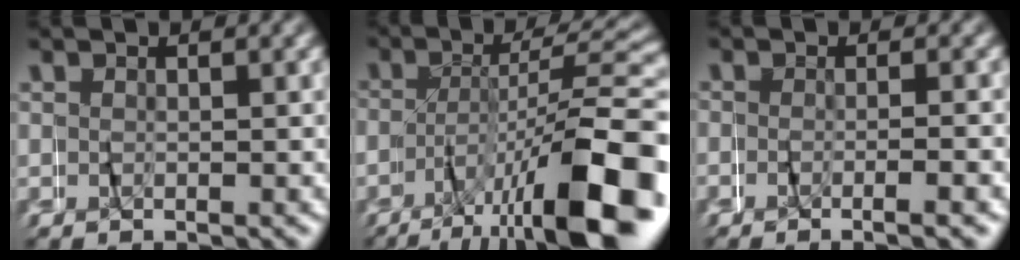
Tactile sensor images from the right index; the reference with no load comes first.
{"total": 12.1, "force": [-6.5, 3.2, 9.7], "torque": [-0.137, 0.000, -0.091]}
{"total": 2.0, "force": [-1.8, -0.5, 0.8], "torque": [-0.020, 0.003, -0.034]}